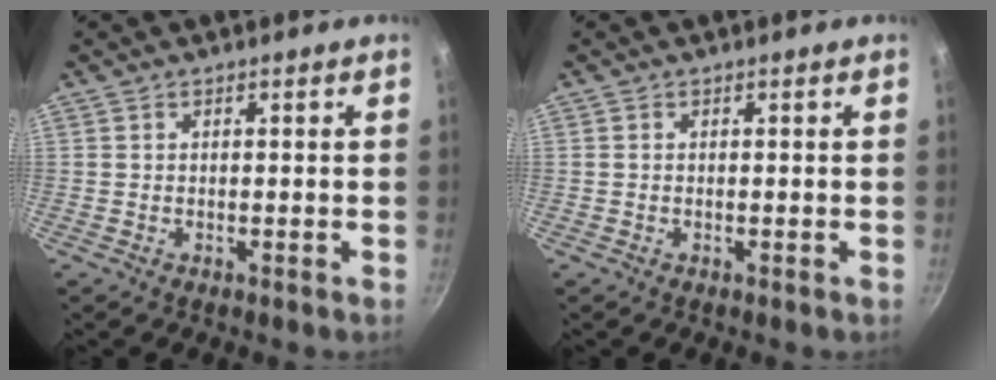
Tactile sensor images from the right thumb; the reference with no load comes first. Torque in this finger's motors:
{"motor_torque": [-0.28, 0.14, -0.12, 0.37, 0.03]}